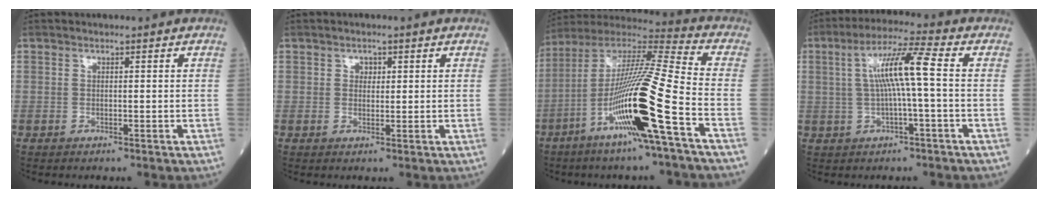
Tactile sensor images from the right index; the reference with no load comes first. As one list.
[{"total": 1.3, "force": [0.6, 1.1, 0.6], "torque": [-0.006, 0.000, 0.008]}, {"total": 20.4, "force": [-7.4, -0.4, 19.0], "torque": [-0.381, -0.022, -0.147]}, {"total": 8.4, "force": [0.6, -0.2, 8.4], "torque": [-0.156, 0.016, 0.010]}]